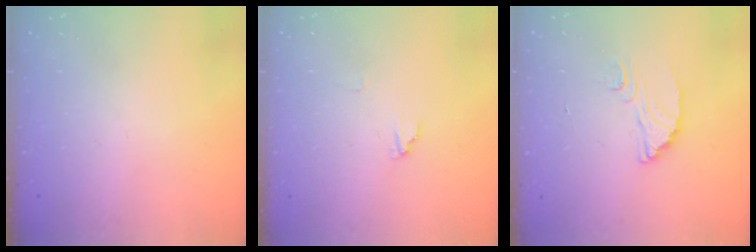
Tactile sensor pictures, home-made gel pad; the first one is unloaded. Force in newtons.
{"total": 3.1, "press": 3.1, "slide": 0.3}
{"total": 3.1, "press": 3.1, "slide": 0.2}